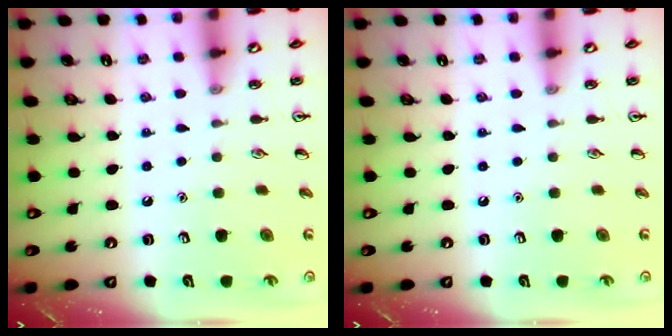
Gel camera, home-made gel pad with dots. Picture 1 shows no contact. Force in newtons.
{"total": 0.0}